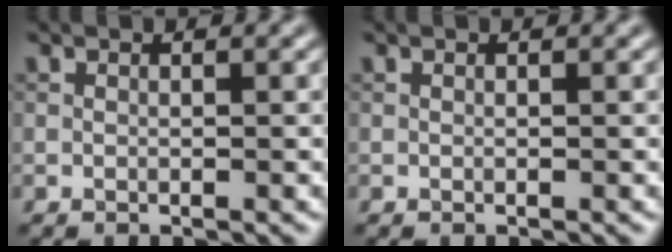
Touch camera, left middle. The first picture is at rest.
{"total": 0.0}